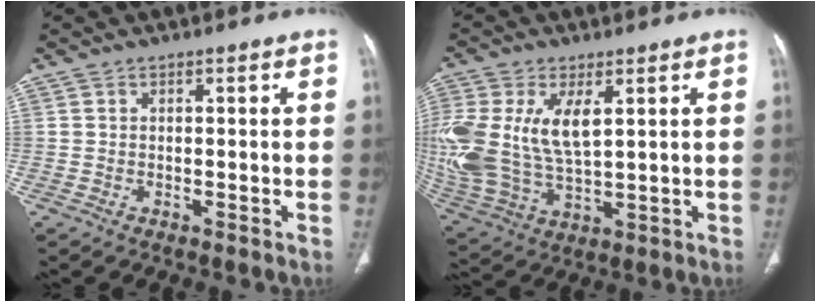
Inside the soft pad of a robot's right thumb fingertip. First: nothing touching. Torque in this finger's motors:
{"motor_torque": [0.13, 0.64, 1.20, 0.72, 0.54]}